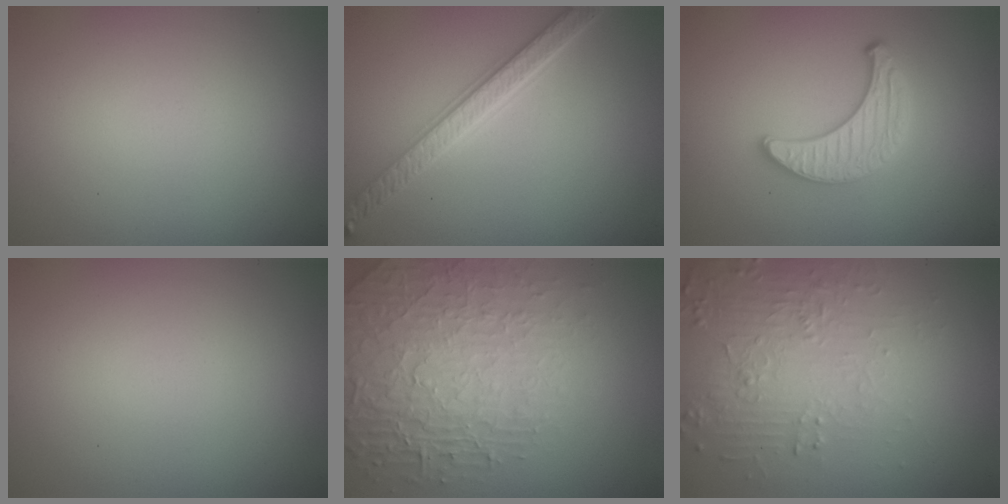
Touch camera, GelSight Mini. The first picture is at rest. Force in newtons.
{"total": 4.2, "press": 3.6, "slide": 2.2}
{"total": 3.0, "press": 2.8, "slide": 0.9}
{"total": 0.0}
{"total": 6.5, "press": 5.3, "slide": 3.7}
{"total": 4.9, "press": 3.6, "slide": 3.4}